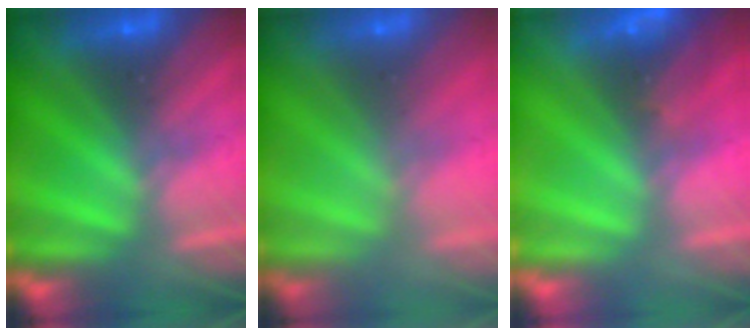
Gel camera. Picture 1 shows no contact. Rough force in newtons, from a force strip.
{"total": 2.4}
{"total": 2.6}